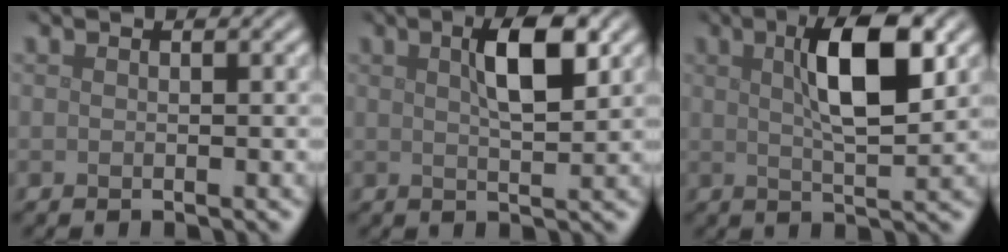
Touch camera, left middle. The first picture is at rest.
{"total": 4.6, "force": [1.8, 1.2, 4.1], "torque": [-0.069, 0.010, 0.028]}
{"total": 7.0, "force": [2.2, 2.0, 6.4], "torque": [-0.104, 0.011, 0.034]}